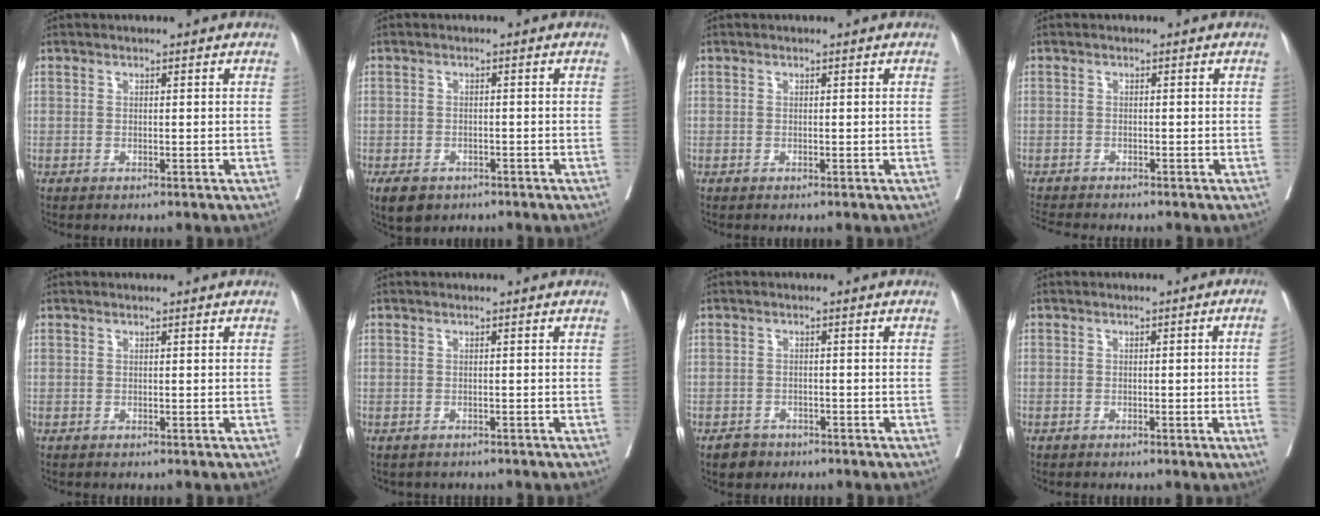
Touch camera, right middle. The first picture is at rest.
{"total": 4.5, "force": [-3.1, 2.7, 1.9], "torque": [-0.028, -0.003, -0.042]}
{"total": 0.0}
{"total": 4.1, "force": [-3.9, 0.1, 1.3], "torque": [-0.020, -0.014, -0.065]}
{"total": 0.0}
{"total": 2.1, "force": [-1.8, 1.0, 0.3], "torque": [-0.014, -0.002, -0.024]}
{"total": 2.6, "force": [-1.8, 1.7, 0.5], "torque": [-0.014, 0.005, -0.026]}
{"total": 3.7, "force": [-0.8, -0.7, 3.6], "torque": [-0.044, 0.003, -0.009]}